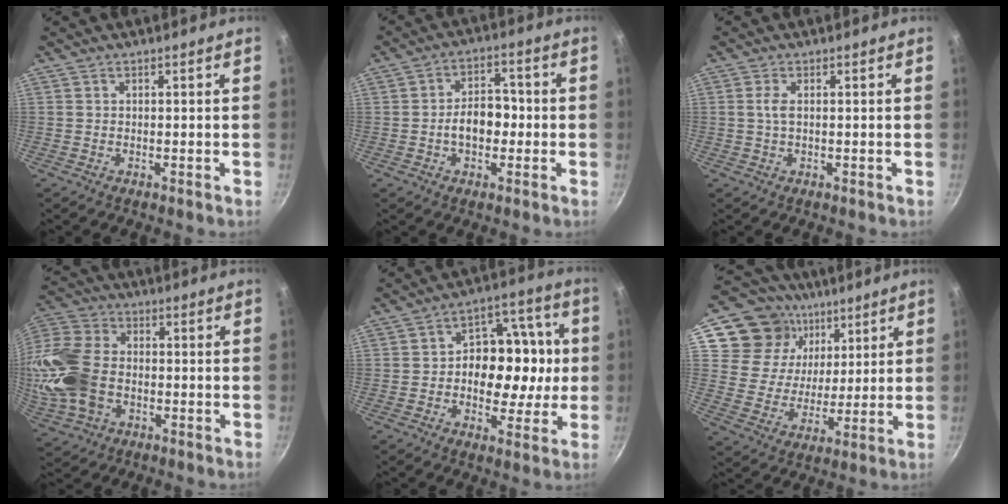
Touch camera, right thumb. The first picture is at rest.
{"total": 9.5, "force": [-1.6, 6.6, 6.6], "torque": [-0.057, 0.032, -0.034]}
{"total": 2.0, "force": [0.2, 0.8, 1.8], "torque": [-0.042, 0.002, 0.004]}
{"total": 18.4, "force": [-3.0, 12.9, 12.8], "torque": [-0.279, 0.026, -0.062]}
{"total": 15.3, "force": [-0.6, 10.9, 10.8], "torque": [-0.100, 0.030, -0.018]}
{"total": 17.6, "force": [8.9, 13.7, 6.5], "torque": [-0.093, -0.024, 0.160]}